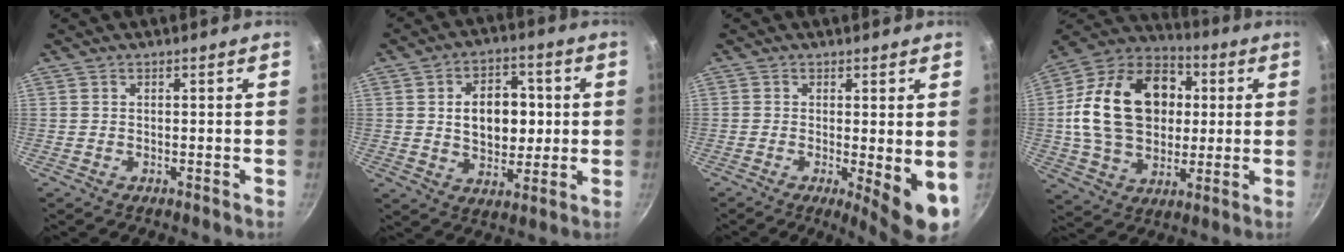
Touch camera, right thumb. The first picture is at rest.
{"total": 12.4, "force": [1.2, 8.7, 8.8], "torque": [-0.090, 0.005, 0.021]}
{"total": 7.9, "force": [-1.1, 2.0, 7.6], "torque": [-0.095, -0.013, -0.009]}
{"total": 24.5, "force": [3.0, 18.0, 16.5], "torque": [-0.259, 0.024, 0.047]}